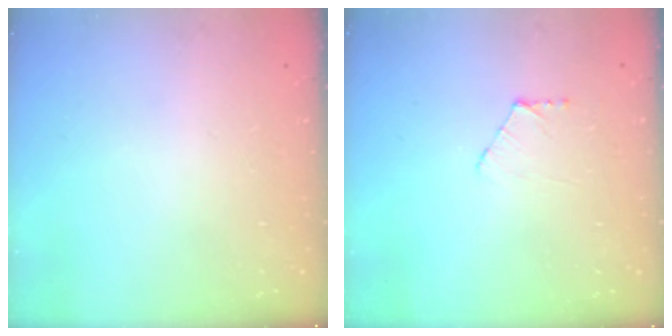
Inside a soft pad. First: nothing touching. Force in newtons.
{"total": 3.8, "press": 3.8, "slide": 0.4}